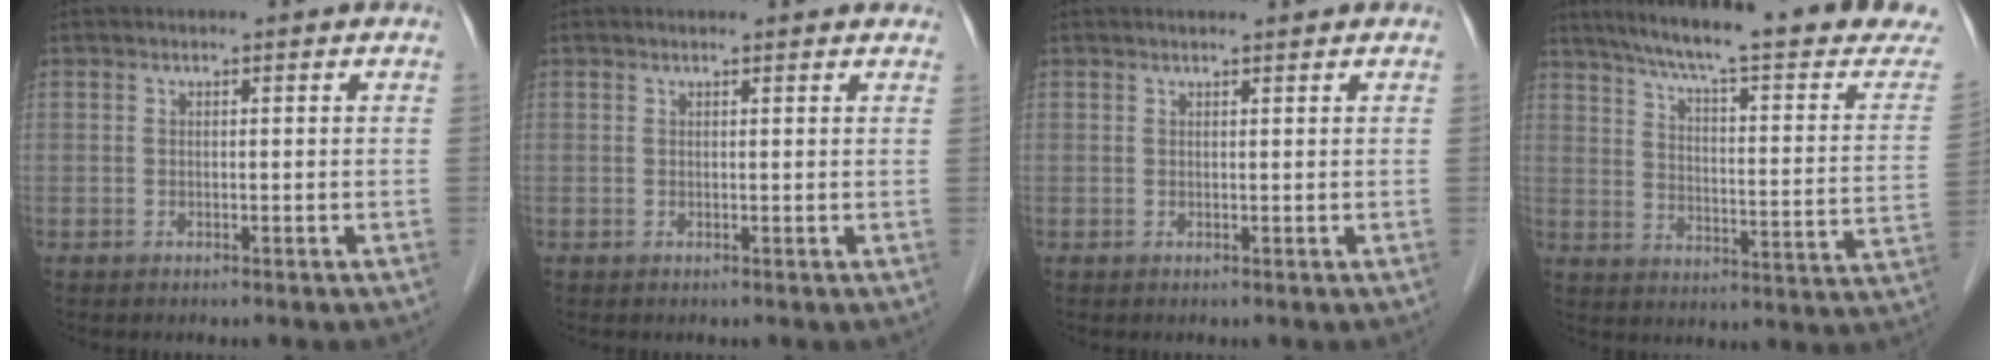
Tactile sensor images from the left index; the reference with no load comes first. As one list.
[{"total": 3.0, "force": [2.8, 0.4, 0.7], "torque": [-0.015, 0.013, 0.024]}, {"total": 1.6, "force": [1.5, 0.0, 0.5], "torque": [-0.008, 0.009, 0.024]}, {"total": 25.0, "force": [21.3, 1.6, 13.1], "torque": [-0.191, -0.044, 0.271]}]